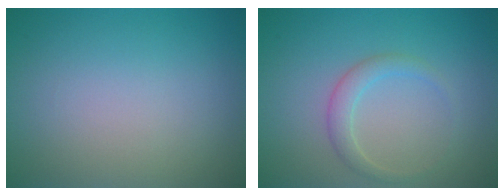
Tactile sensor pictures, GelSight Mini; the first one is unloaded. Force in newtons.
{"total": 1.9, "press": 1.9, "slide": 0.0}